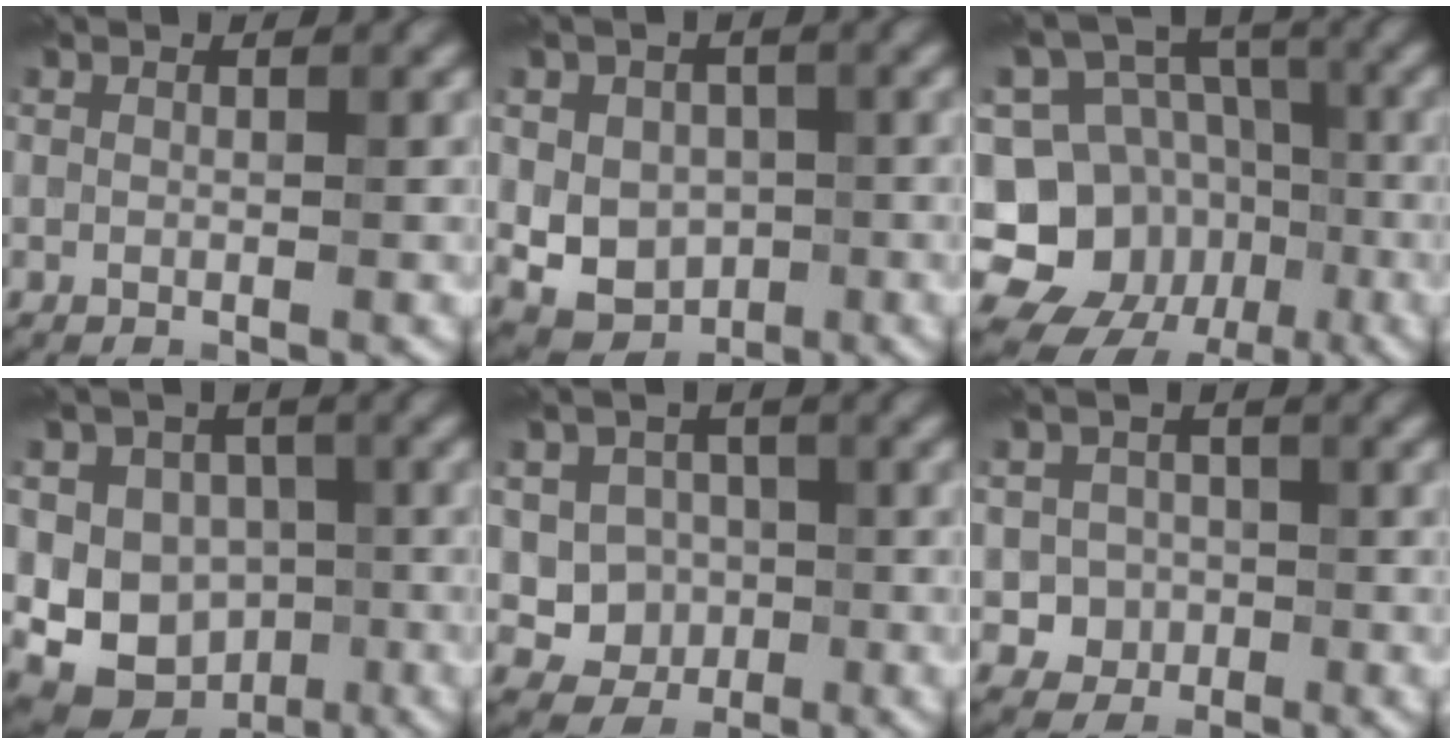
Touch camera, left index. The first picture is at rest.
{"total": 5.3, "force": [0.1, 4.4, 2.9], "torque": [-0.038, -0.003, -0.004]}
{"total": 11.7, "force": [-4.1, 10.1, 4.2], "torque": [-0.073, 0.007, -0.091]}
{"total": 8.8, "force": [-0.9, 7.9, 3.8], "torque": [-0.044, 0.005, -0.037]}
{"total": 3.9, "force": [-0.4, 3.5, 1.5], "torque": [-0.018, -0.002, -0.011]}
{"total": 2.9, "force": [-0.6, 2.7, 0.7], "torque": [0.009, 0.001, -0.019]}